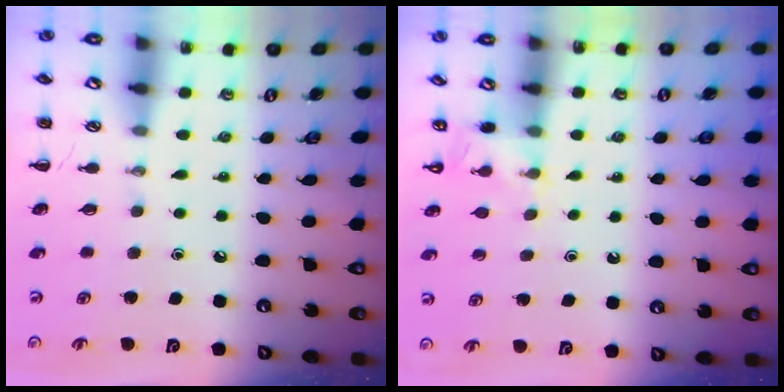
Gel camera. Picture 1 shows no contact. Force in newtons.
{"total": 4.1, "press": 3.9, "slide": 1.3}